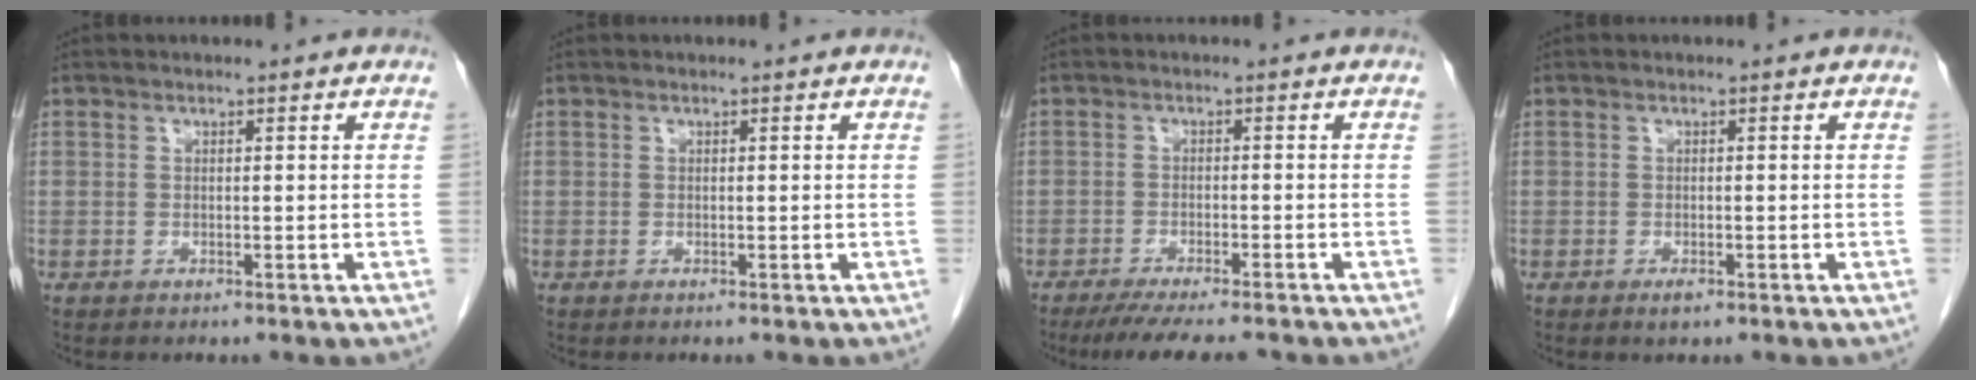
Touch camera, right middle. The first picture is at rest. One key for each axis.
{"total": 0.0}
{"total": 10.0, "fx": -8.6, "fy": 1.3, "fz": 5.0, "tx": -0.069, "ty": -0.016, "tz": -0.126}
{"total": 1.0, "fx": -0.6, "fy": 0.3, "fz": 0.8, "tx": -0.012, "ty": -0.001, "tz": -0.007}